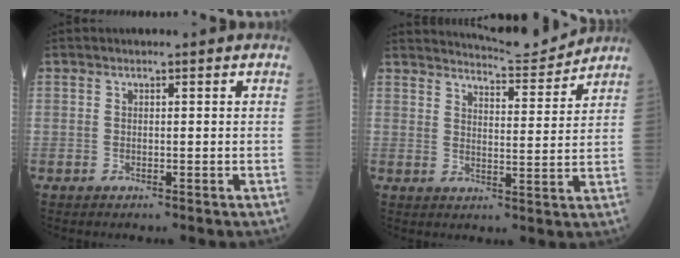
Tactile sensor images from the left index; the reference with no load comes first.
{"total": 8.3, "force": [8.2, -0.4, 0.6], "torque": [-0.019, -0.009, 0.117]}